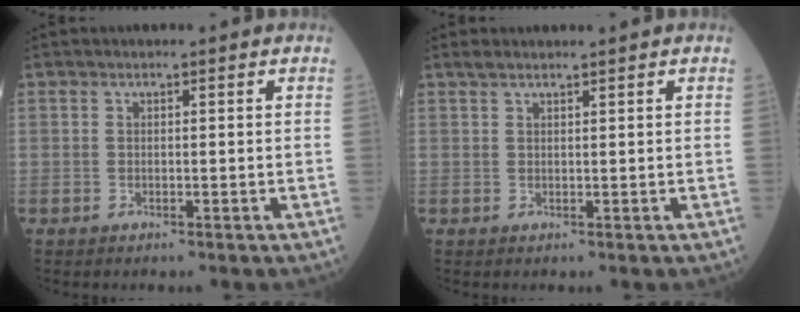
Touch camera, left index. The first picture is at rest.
{"total": 2.4, "force": [2.1, 0.1, 1.1], "torque": [-0.020, 0.021, 0.039]}